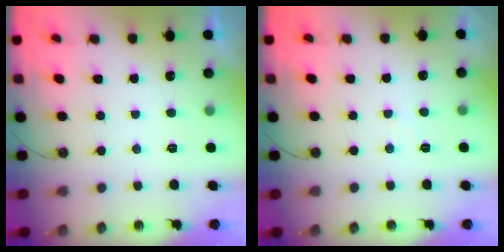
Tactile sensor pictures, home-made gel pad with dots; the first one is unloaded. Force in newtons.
{"total": 3.8, "press": 3.7, "slide": 0.6}